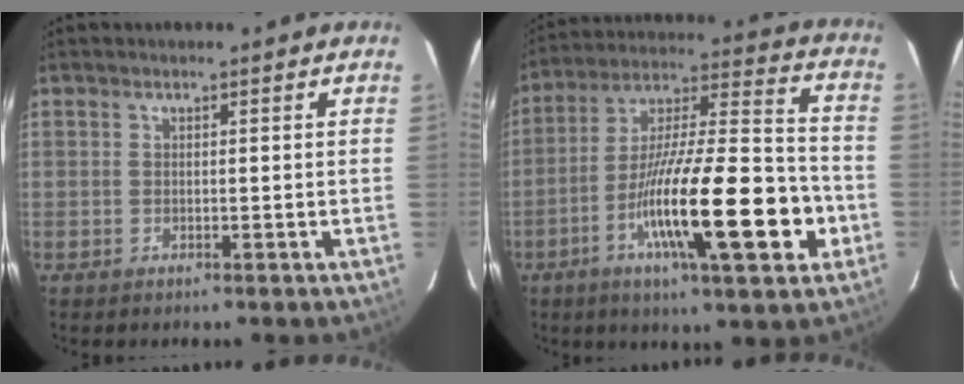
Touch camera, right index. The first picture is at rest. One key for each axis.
{"total": 22.2, "fx": -7.6, "fy": 3.1, "fz": 20.6, "tx": -0.337, "ty": -0.005, "tz": -0.121}